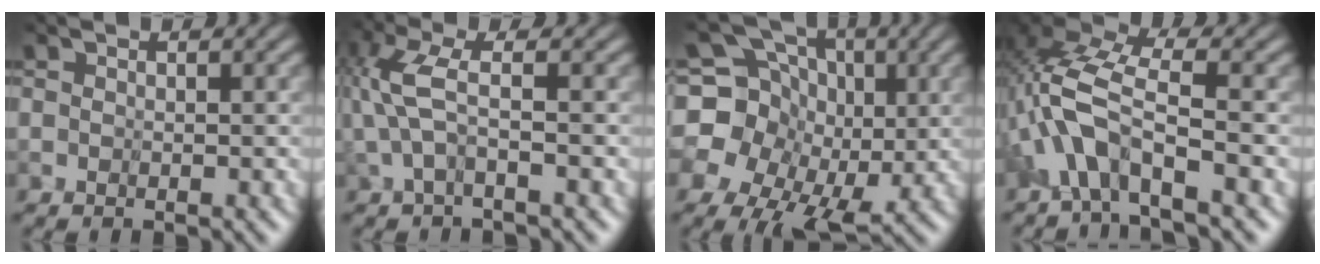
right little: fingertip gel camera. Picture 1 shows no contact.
{"total": 2.1, "force": [-0.1, -0.6, 2.1], "torque": [-0.071, 0.012, -0.003]}
{"total": 9.6, "force": [-0.2, 8.1, 5.0], "torque": [-0.095, 0.002, 0.000]}
{"total": 4.7, "force": [-2.8, 0.4, 3.8], "torque": [-0.099, 0.018, -0.066]}